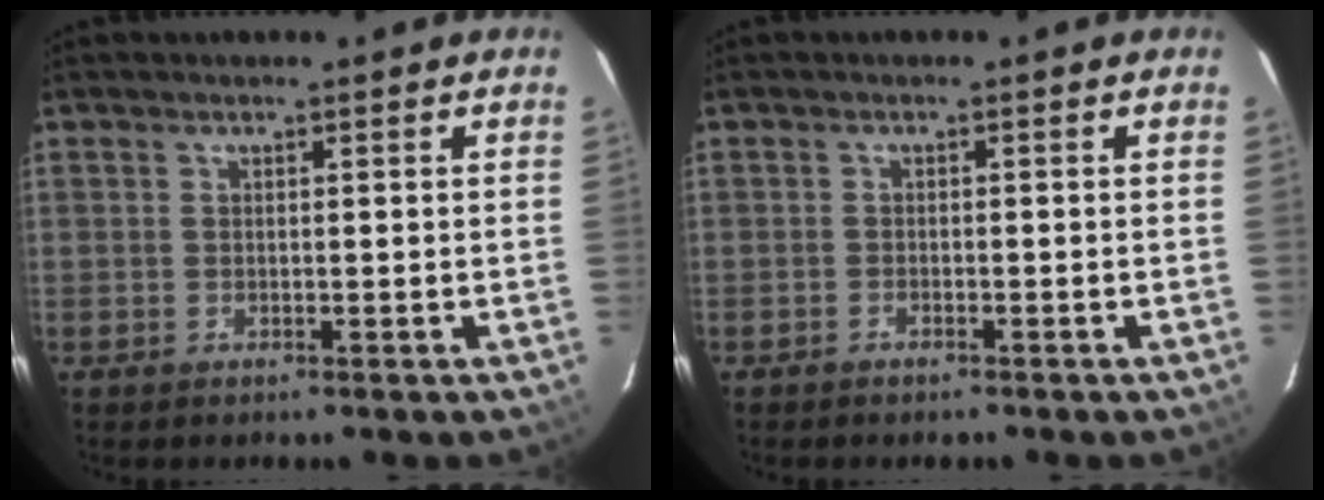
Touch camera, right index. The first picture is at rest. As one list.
[{"total": 1.4, "force": [-1.3, 0.5, 0.3], "torque": [-0.012, 0.002, -0.023]}]